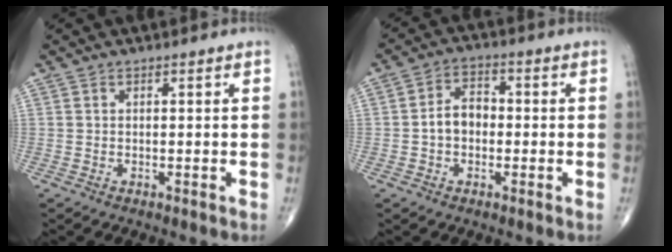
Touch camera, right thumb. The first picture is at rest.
{"total": 5.7, "force": [-0.7, 4.1, 3.9], "torque": [-0.055, 0.024, -0.021]}